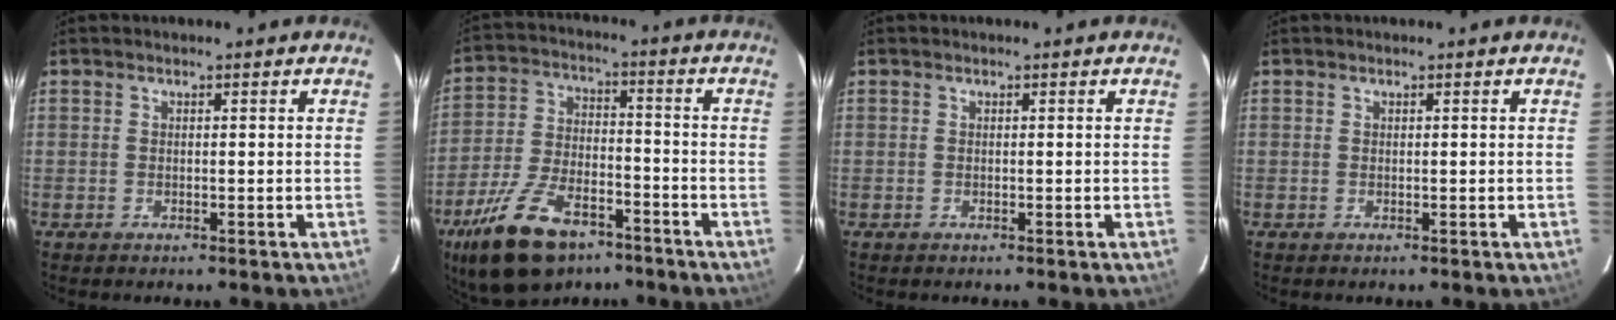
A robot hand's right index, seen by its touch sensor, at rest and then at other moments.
{"total": 17.3, "force": [-11.2, 8.3, 10.2], "torque": [-0.218, -0.013, -0.193]}
{"total": 0.0}
{"total": 0.0}